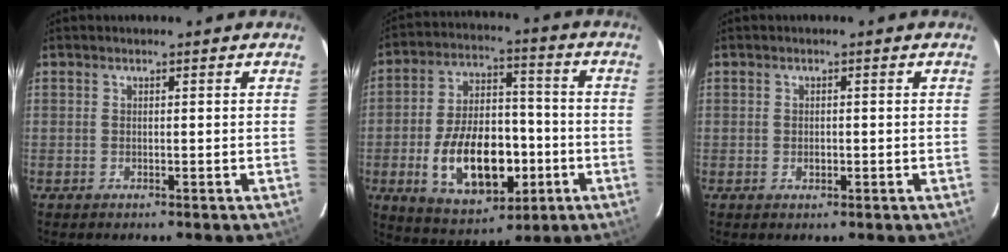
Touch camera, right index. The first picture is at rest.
{"total": 17.8, "force": [-4.9, 10.0, 13.8], "torque": [-0.267, 0.013, -0.060]}
{"total": 1.2, "force": [-0.1, 1.0, 0.6], "torque": [-0.010, 0.002, -0.002]}